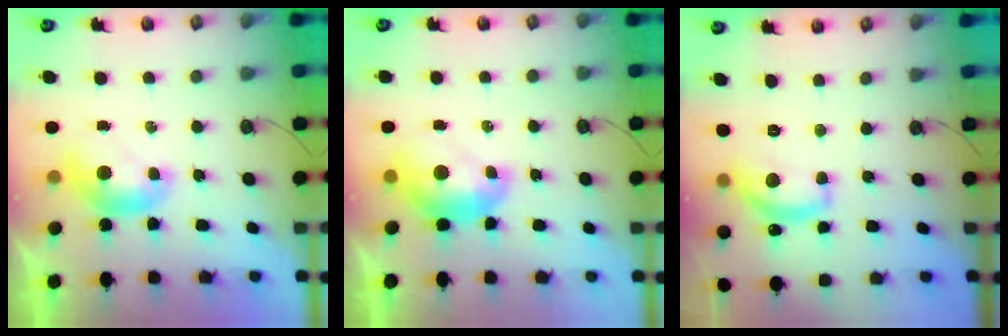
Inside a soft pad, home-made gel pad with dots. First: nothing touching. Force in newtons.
{"total": 2.3, "press": 2.2, "slide": 0.7}
{"total": 8.7, "press": 8.6, "slide": 0.9}